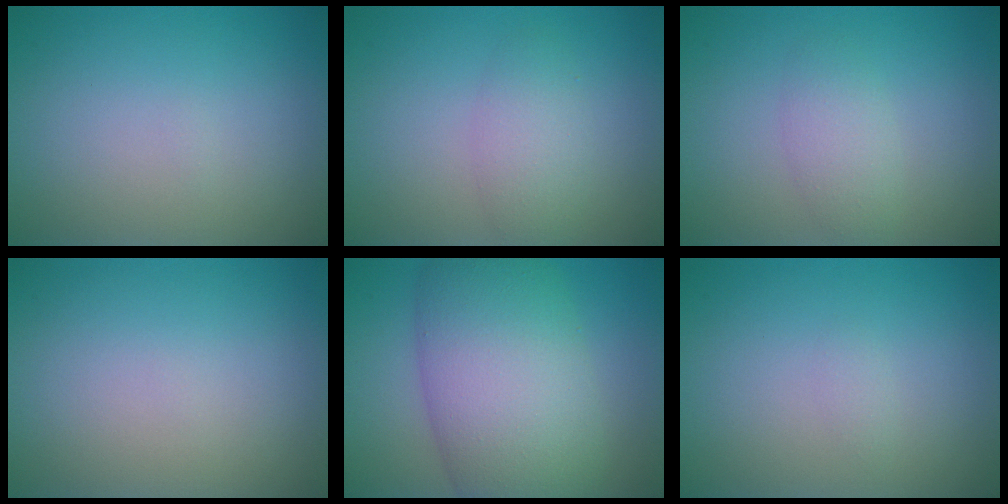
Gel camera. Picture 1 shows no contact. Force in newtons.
{"total": 2.7, "press": 2.7, "slide": 0.1}
{"total": 1.5, "press": 1.5, "slide": 0.0}
{"total": 0.0}
{"total": 11.5, "press": 11.5, "slide": 0.6}
{"total": 0.6, "press": 0.6, "slide": 0.0}